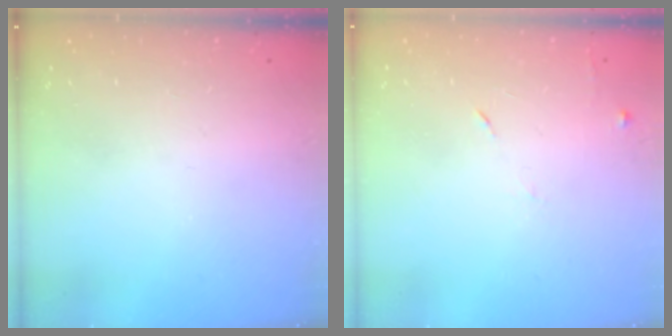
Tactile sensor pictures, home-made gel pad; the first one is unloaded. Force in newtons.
{"total": 5.2, "press": 5.1, "slide": 0.6}